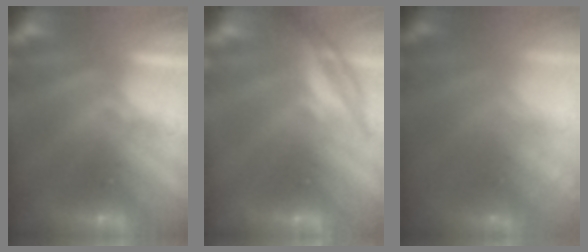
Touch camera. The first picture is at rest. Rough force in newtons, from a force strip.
{"total": 2.4}
{"total": 6.9}